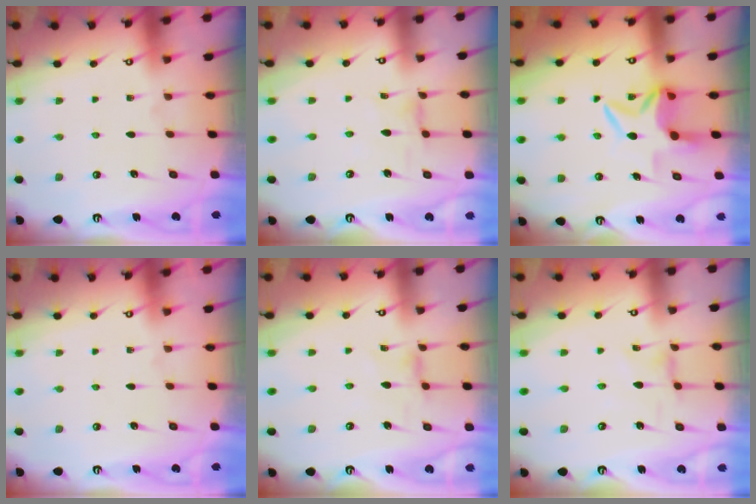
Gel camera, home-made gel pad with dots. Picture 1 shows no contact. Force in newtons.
{"total": 1.7, "press": 1.7, "slide": 0.3}
{"total": 6.5, "press": 6.4, "slide": 0.8}
{"total": 0.0}
{"total": 2.0, "press": 1.9, "slide": 0.4}
{"total": 0.0}